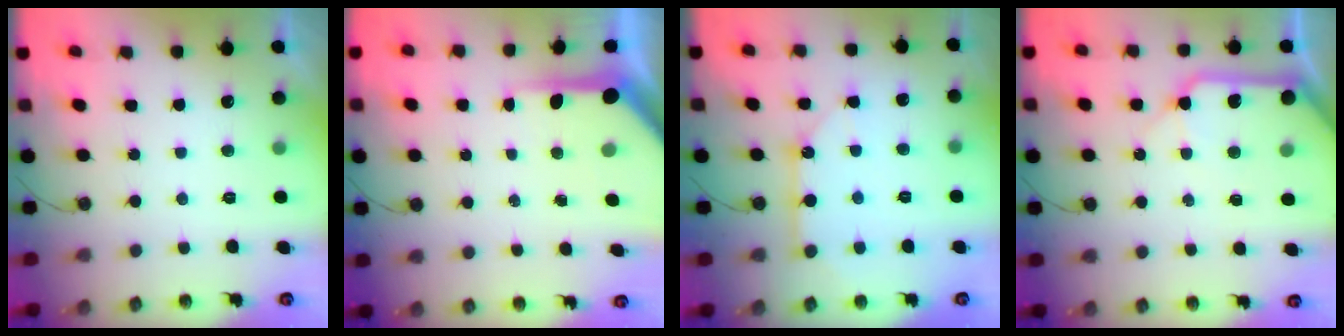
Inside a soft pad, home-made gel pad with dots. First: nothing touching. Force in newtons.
{"total": 8.3, "press": 8.2, "slide": 1.0}
{"total": 10.1, "press": 10.0, "slide": 1.1}
{"total": 13.2, "press": 13.0, "slide": 2.0}